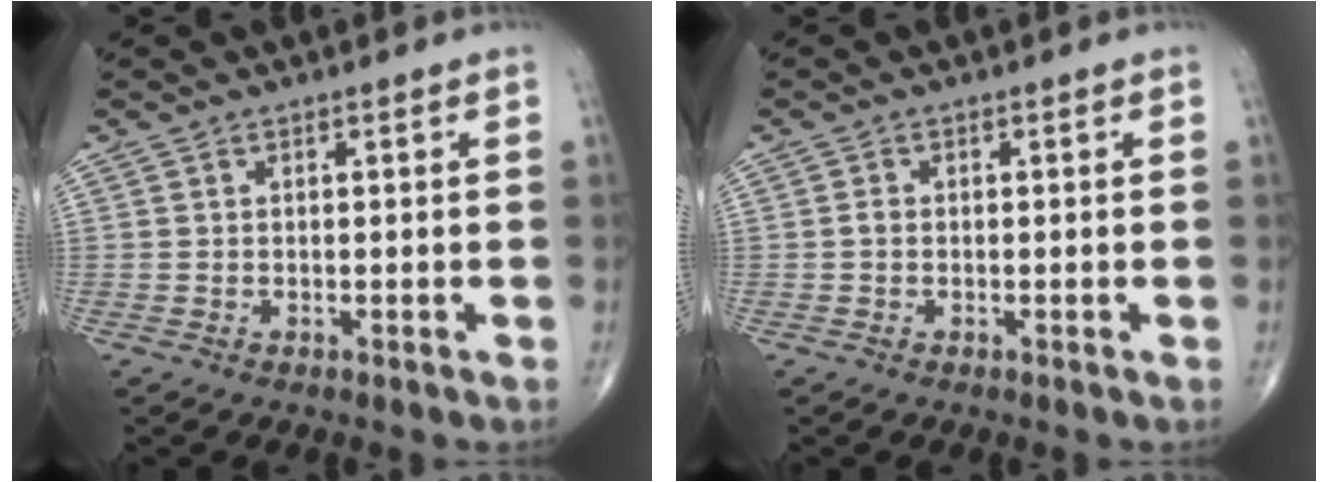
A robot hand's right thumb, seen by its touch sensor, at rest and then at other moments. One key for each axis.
{"total": 0.9, "fx": -0.2, "fy": 0.6, "fz": 0.6, "tx": -0.008, "ty": 0.001, "tz": -0.006}